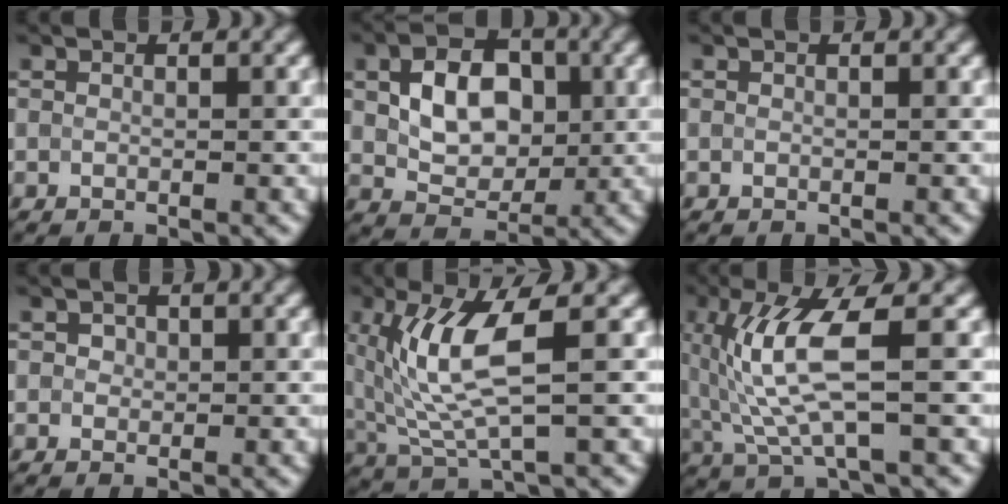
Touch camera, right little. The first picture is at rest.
{"total": 6.0, "force": [0.7, 4.1, 4.3], "torque": [-0.078, 0.003, 0.009]}
{"total": 0.0}
{"total": 1.0, "force": [0.3, 0.8, 0.4], "torque": [-0.001, 0.005, 0.000]}
{"total": 6.6, "force": [1.3, 1.5, 6.3], "torque": [-0.139, -0.007, 0.031]}
{"total": 6.7, "force": [0.8, 1.3, 6.5], "torque": [-0.149, -0.005, 0.024]}